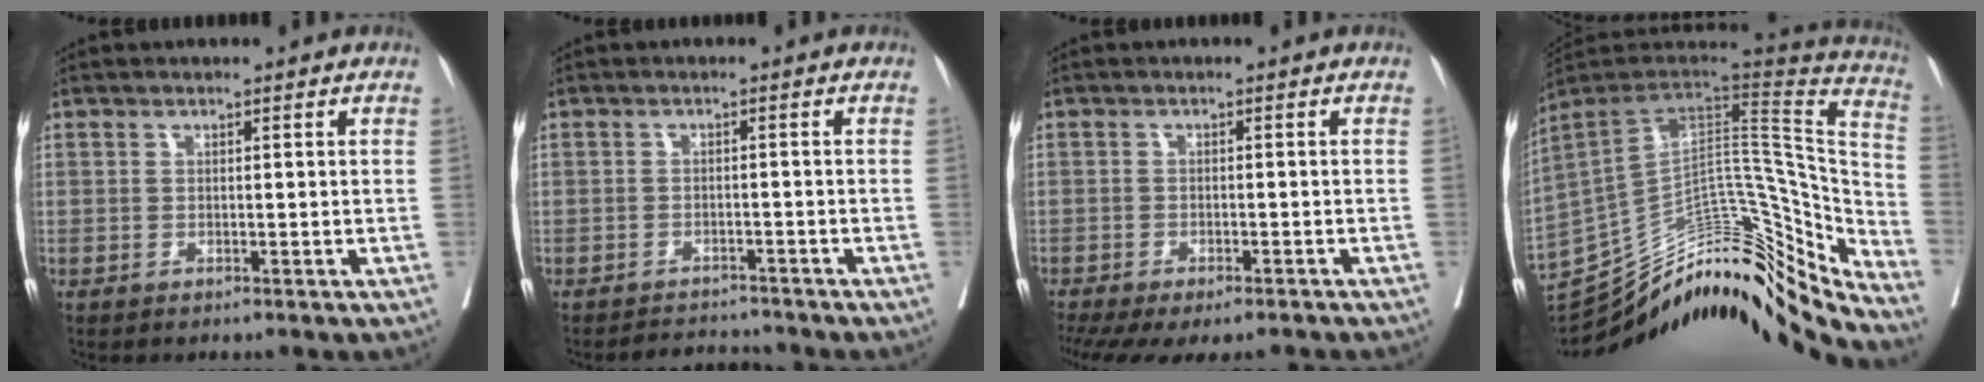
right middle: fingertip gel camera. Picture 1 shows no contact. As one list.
[{"total": 3.0, "force": [-3.0, 0.2, -0.3], "torque": [0.003, -0.004, -0.047]}, {"total": 12.0, "force": [-9.8, 3.5, 6.0], "torque": [-0.133, -0.012, -0.129]}, {"total": 29.2, "force": [-24.8, 6.6, 14.0], "torque": [-0.148, 0.038, -0.348]}]